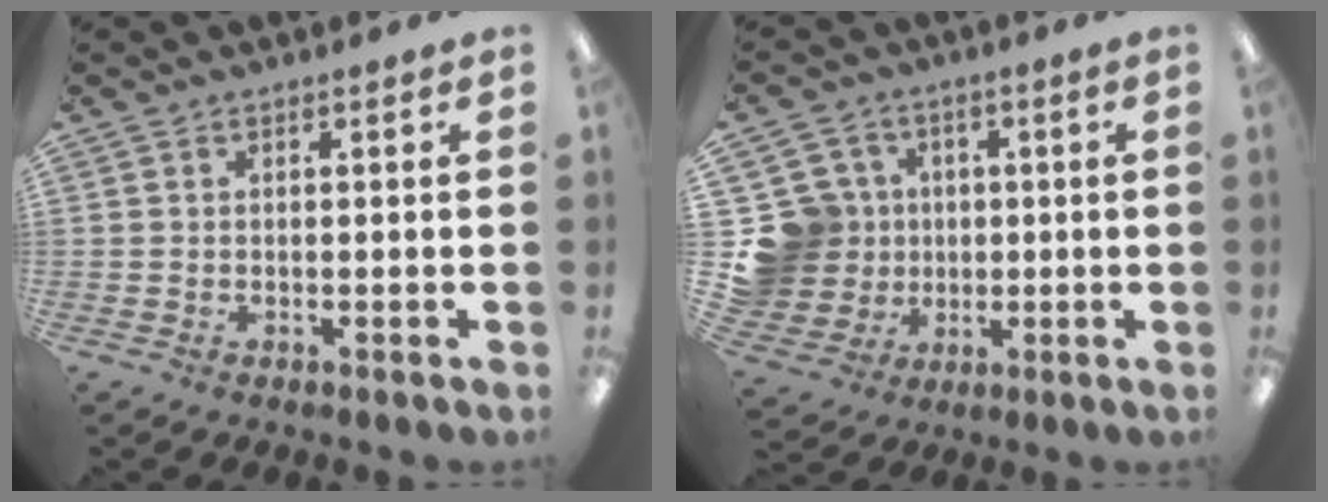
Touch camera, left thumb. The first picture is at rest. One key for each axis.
{"total": 14.0, "fx": 0.6, "fy": 13.4, "fz": 4.2, "tx": -0.116, "ty": 0.015, "tz": 0.025}